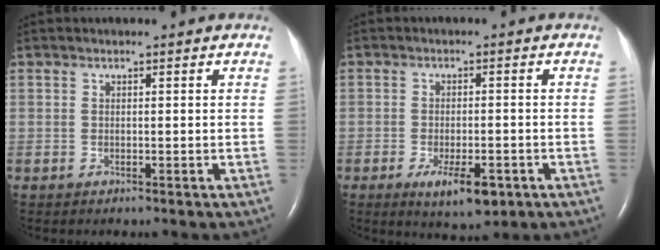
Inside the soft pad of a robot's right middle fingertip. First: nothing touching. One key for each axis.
{"total": 6.3, "fx": -3.1, "fy": 2.0, "fz": 5.0, "tx": -0.087, "ty": -0.010, "tz": -0.041}